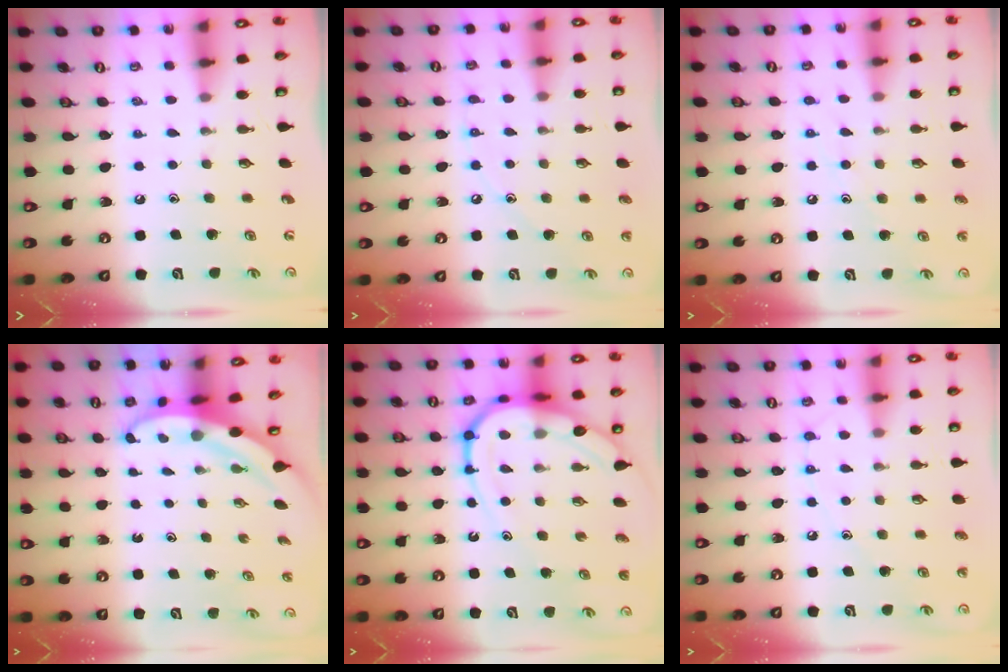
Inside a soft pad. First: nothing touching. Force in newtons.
{"total": 6.3, "press": 6.2, "slide": 0.7}
{"total": 7.4, "press": 7.4, "slide": 0.6}
{"total": 3.9, "press": 3.8, "slide": 0.5}
{"total": 14.6, "press": 14.5, "slide": 1.6}
{"total": 7.9, "press": 7.9, "slide": 0.6}